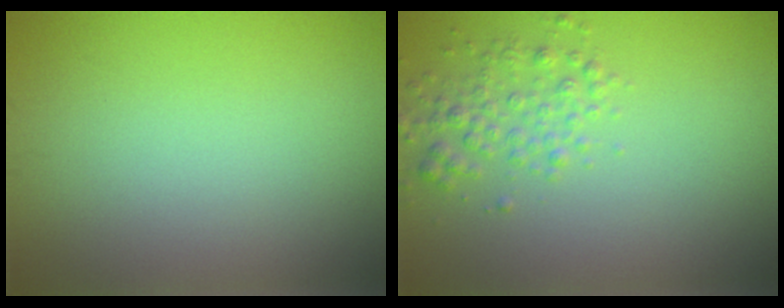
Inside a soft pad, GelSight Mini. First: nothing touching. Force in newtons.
{"total": 2.5, "press": 2.5, "slide": 0.1}